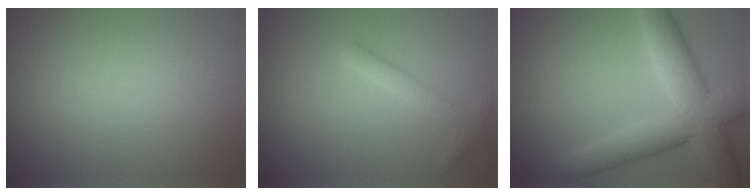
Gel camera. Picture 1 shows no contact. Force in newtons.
{"total": 1.7, "press": 1.7, "slide": 0.1}
{"total": 7.6, "press": 7.6, "slide": 0.3}